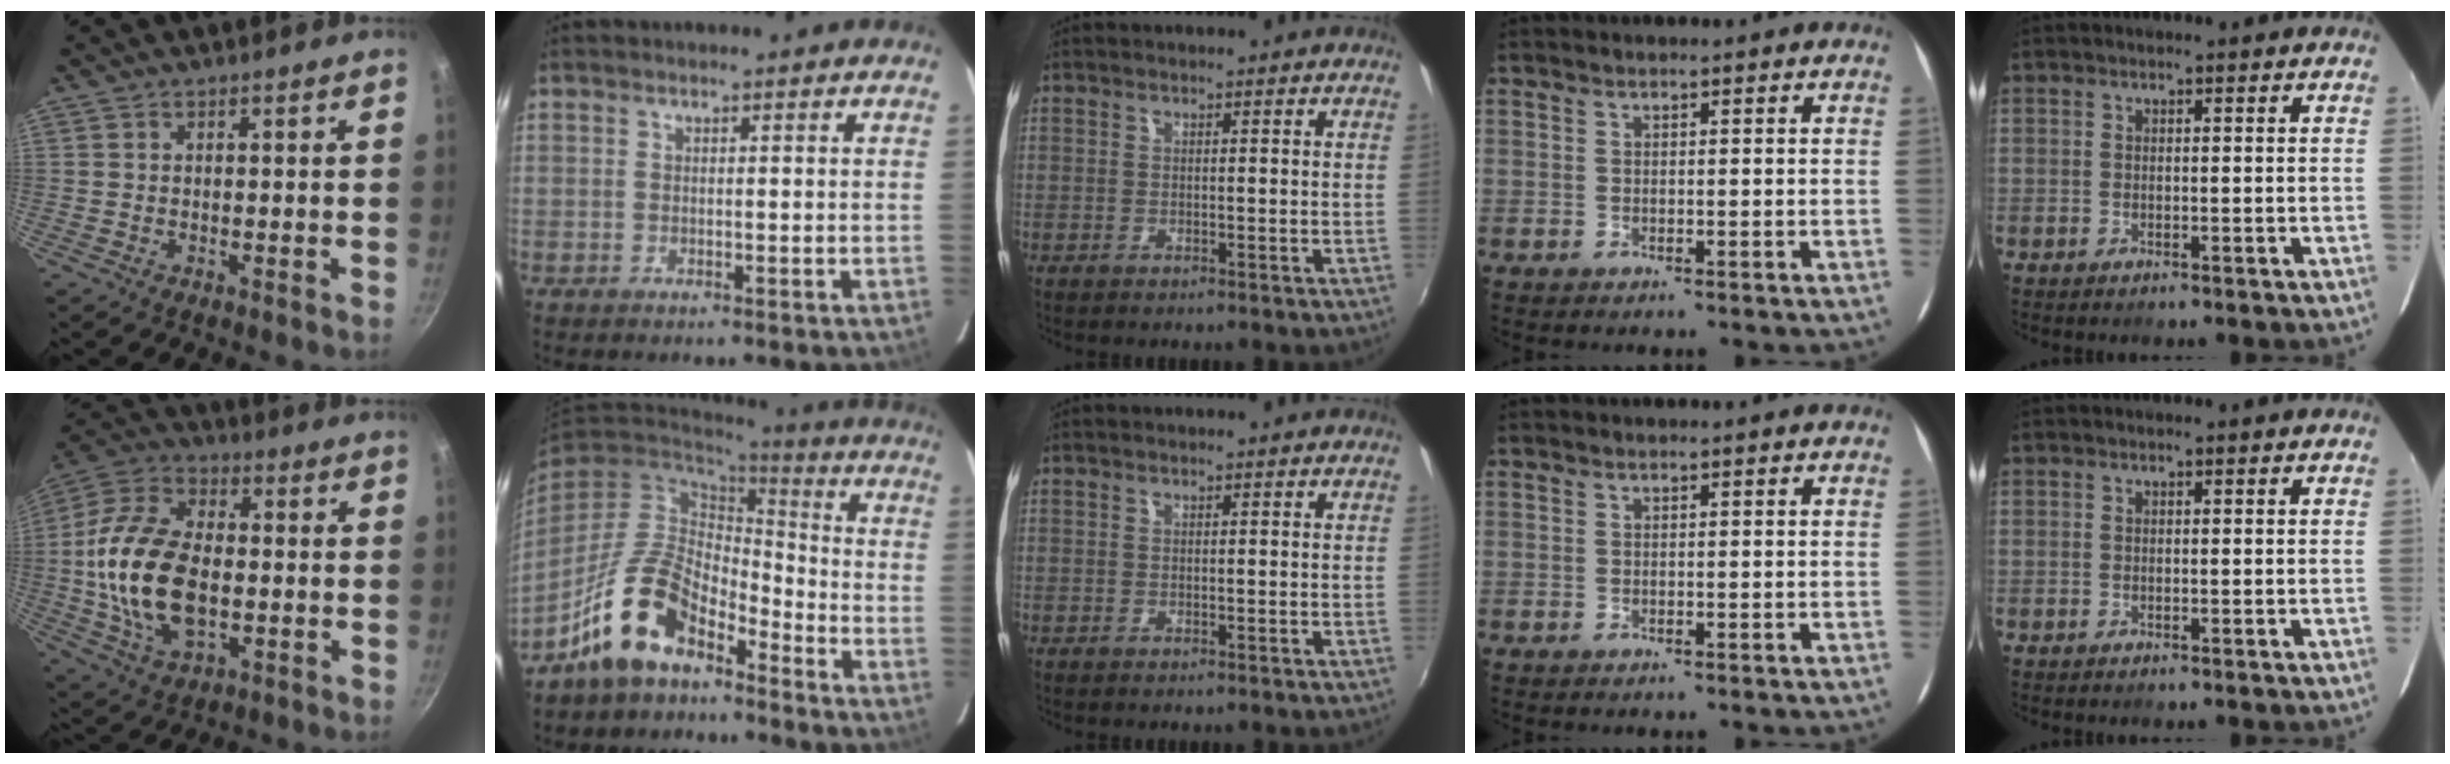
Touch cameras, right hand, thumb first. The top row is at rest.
{"thumb": {"total": 20.4, "force": [-1.4, 12.1, 16.3], "torque": [-0.307, 0.020, -0.031]}, "index": {"total": 14.1, "force": [-8.9, 7.4, 8.2], "torque": [-0.173, 0.014, -0.161]}}